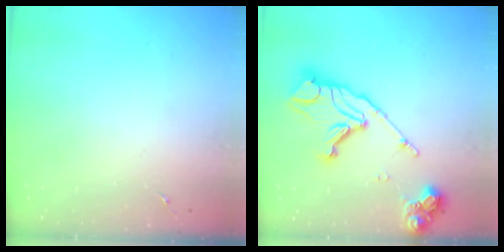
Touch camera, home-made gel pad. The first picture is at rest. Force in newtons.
{"total": 19.5, "press": 19.4, "slide": 2.1}